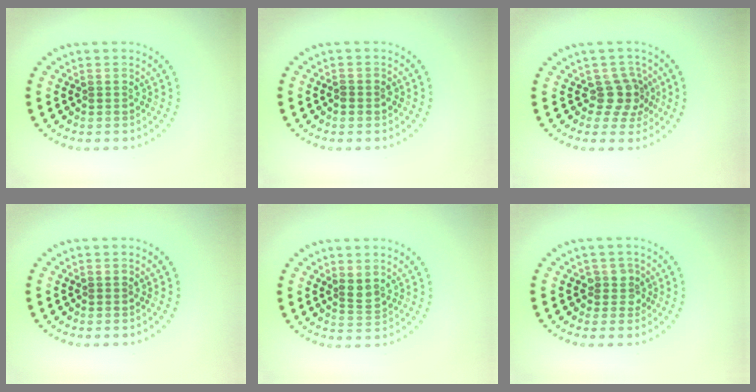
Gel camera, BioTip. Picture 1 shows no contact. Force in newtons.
{"total": 0.8, "press": 0.8, "slide": 0.2}
{"total": 2.7, "press": 2.0, "slide": 1.8}
{"total": 0.0}
{"total": 1.7, "press": 1.4, "slide": 0.9}
{"total": 1.6, "press": 1.3, "slide": 1.0}